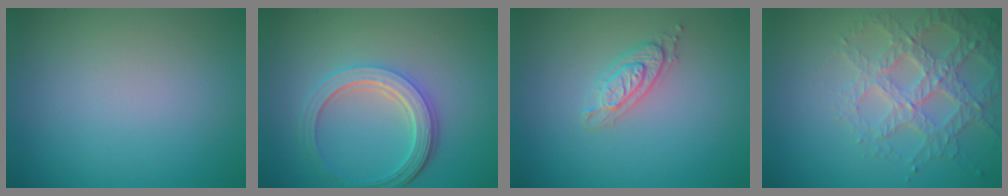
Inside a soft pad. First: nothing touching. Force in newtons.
{"total": 4.8, "press": 3.6, "slide": 3.2}
{"total": 2.1, "press": 2.1, "slide": 0.4}
{"total": 4.0, "press": 3.8, "slide": 1.0}